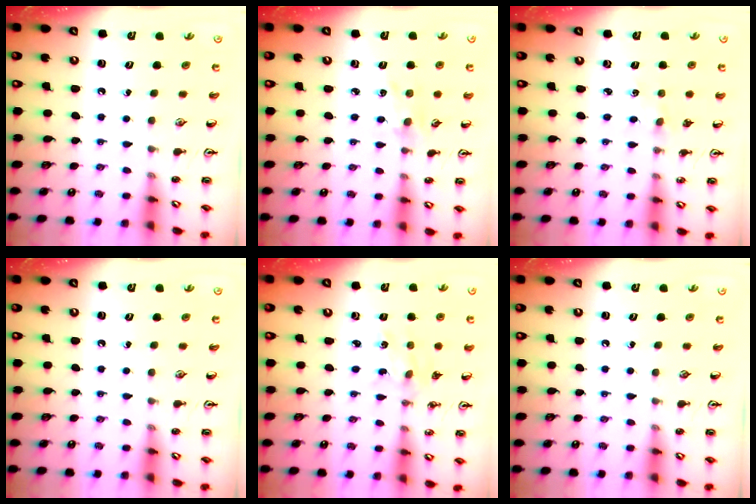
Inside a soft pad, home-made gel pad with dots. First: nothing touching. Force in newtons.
{"total": 2.8, "press": 2.8, "slide": 0.5}
{"total": 1.3, "press": 1.3, "slide": 0.3}
{"total": 0.0}
{"total": 0.8, "press": 0.8, "slide": 0.1}
{"total": 0.0}